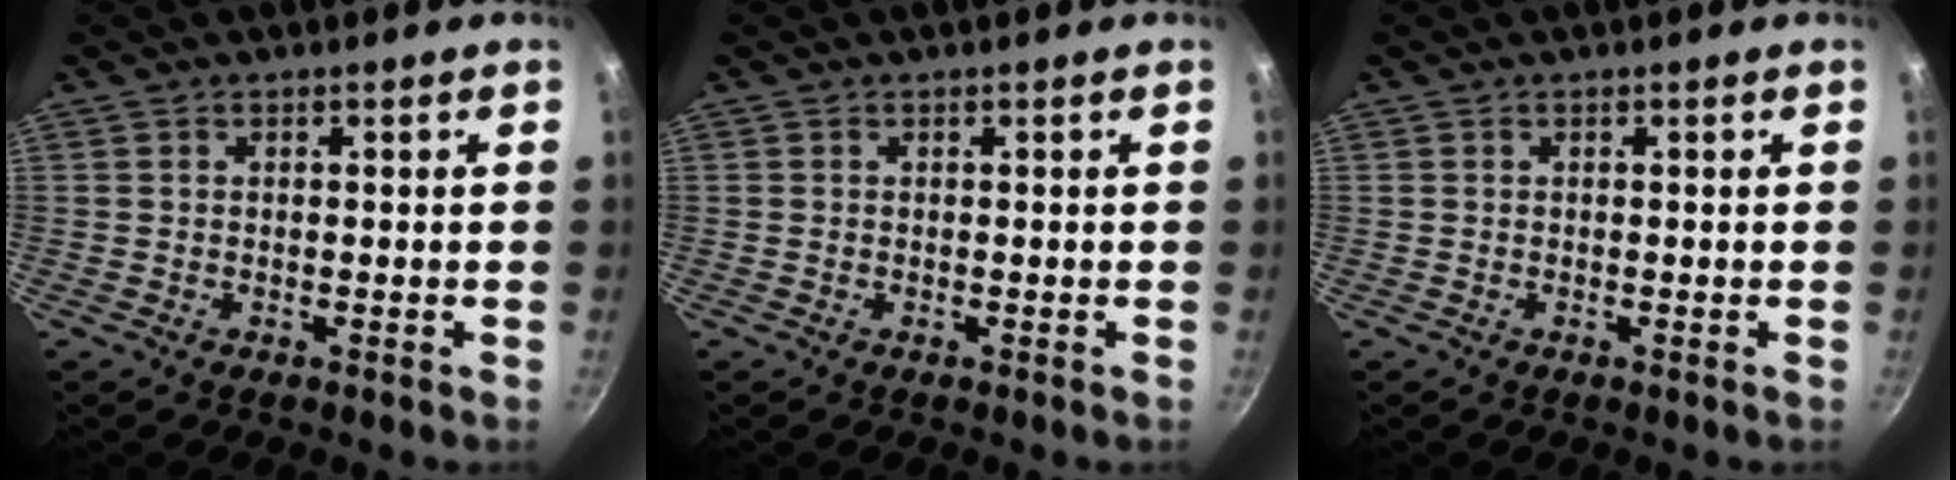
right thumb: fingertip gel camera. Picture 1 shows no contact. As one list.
[{"total": 0.0}, {"total": 0.0}]